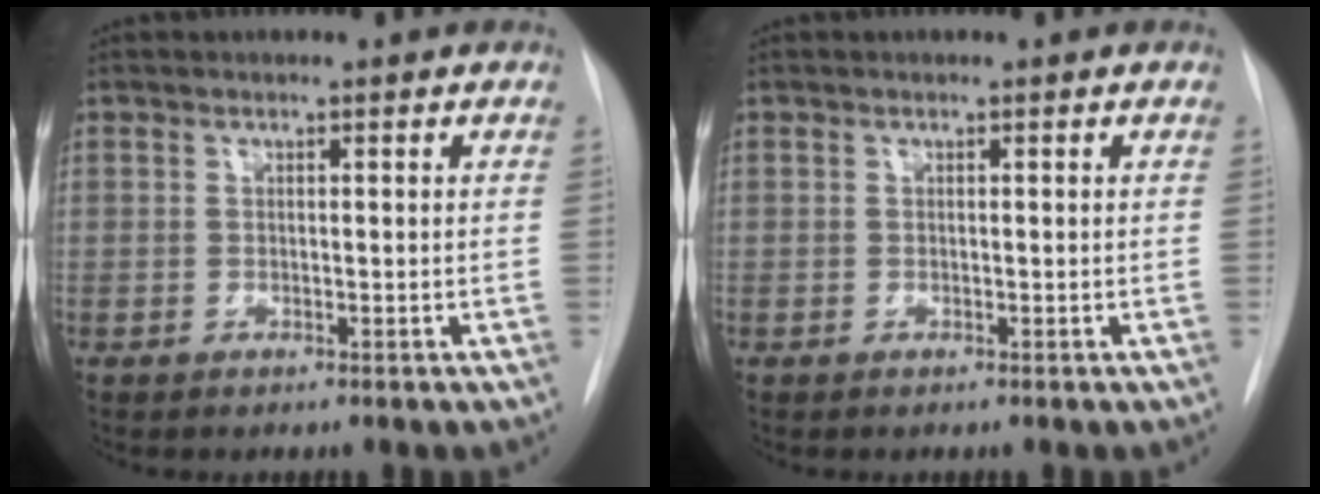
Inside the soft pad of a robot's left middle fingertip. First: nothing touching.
{"total": 0.0}